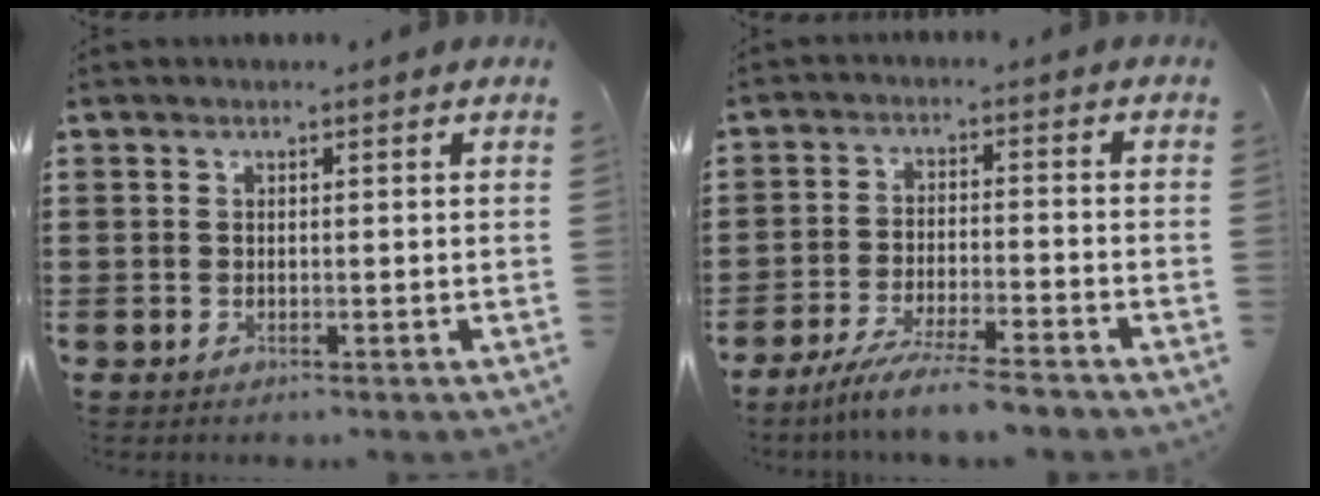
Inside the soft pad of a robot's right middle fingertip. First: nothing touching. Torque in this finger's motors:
{"motor_torque": [2.14, 0.00, 0.15, 0.13]}